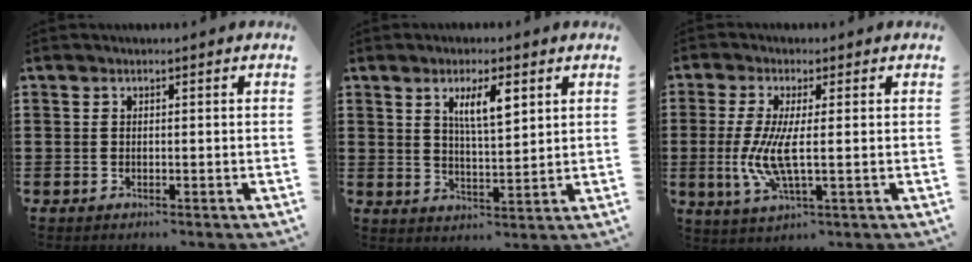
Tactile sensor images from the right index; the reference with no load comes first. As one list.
[{"total": 5.6, "force": [2.6, 1.6, 4.7], "torque": [-0.092, 0.005, 0.041]}, {"total": 7.7, "force": [-0.4, 1.8, 7.4], "torque": [-0.161, -0.016, -0.010]}]